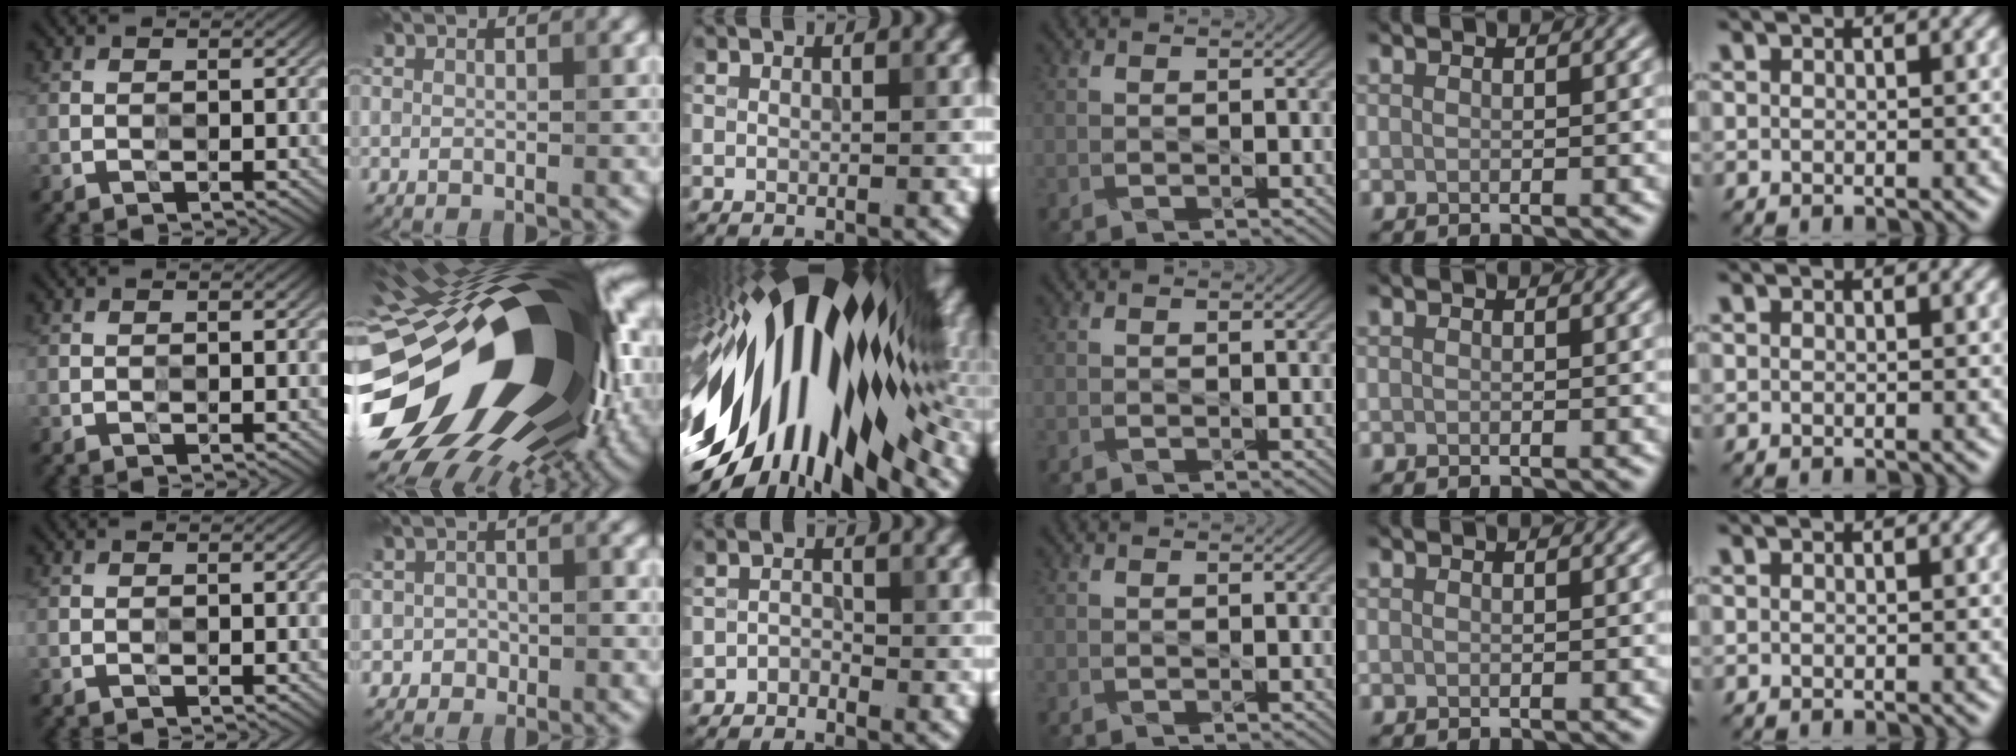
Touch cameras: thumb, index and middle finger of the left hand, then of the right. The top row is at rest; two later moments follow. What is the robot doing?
{"motion": "press", "object": "button"}